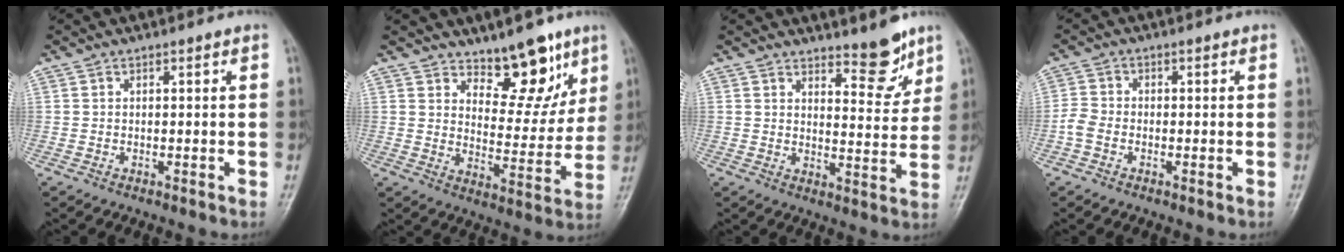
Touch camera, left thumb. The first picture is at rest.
{"total": 11.6, "force": [8.0, 5.6, 6.2], "torque": [-0.042, -0.059, 0.129]}
{"total": 7.0, "force": [5.5, 2.2, 3.7], "torque": [-0.030, -0.049, 0.082]}
{"total": 3.0, "force": [-1.3, 2.2, 1.7], "torque": [-0.037, 0.004, -0.033]}